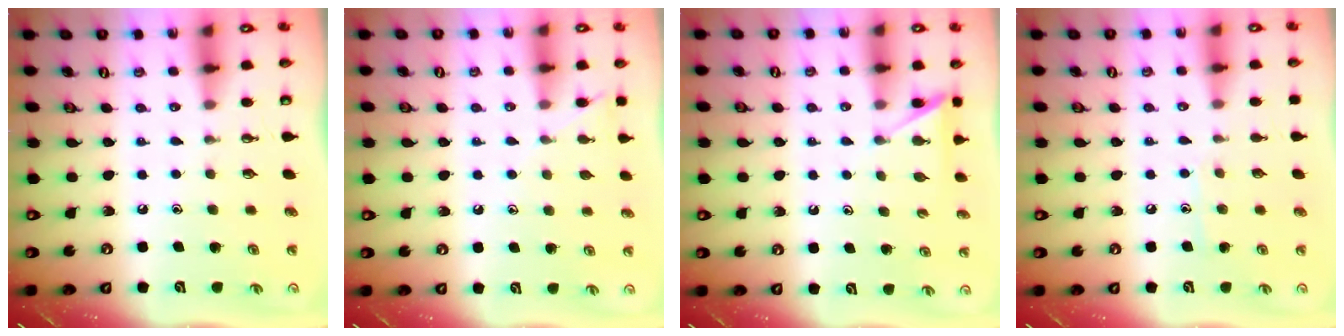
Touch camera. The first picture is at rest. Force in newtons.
{"total": 5.5, "press": 5.5, "slide": 0.6}
{"total": 5.7, "press": 5.7, "slide": 0.5}
{"total": 5.7, "press": 5.7, "slide": 0.7}